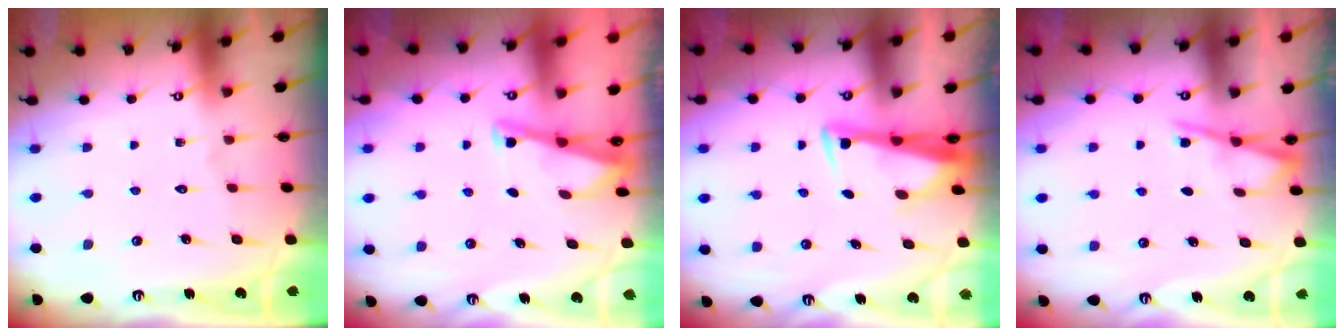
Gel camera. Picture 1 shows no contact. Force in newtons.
{"total": 2.9, "press": 2.9, "slide": 0.2}
{"total": 3.4, "press": 3.3, "slide": 0.8}
{"total": 3.7, "press": 3.7, "slide": 0.6}